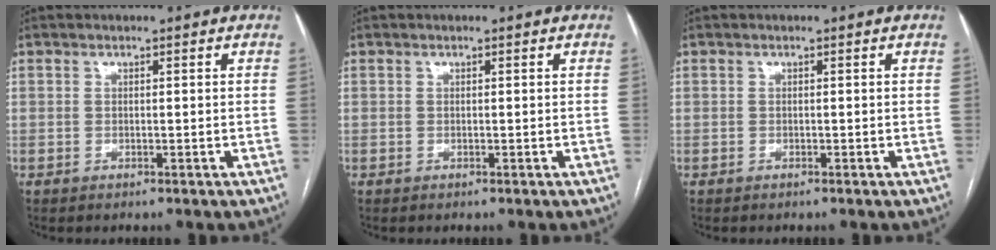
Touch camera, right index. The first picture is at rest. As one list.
[{"total": 0.0}, {"total": 0.0}]